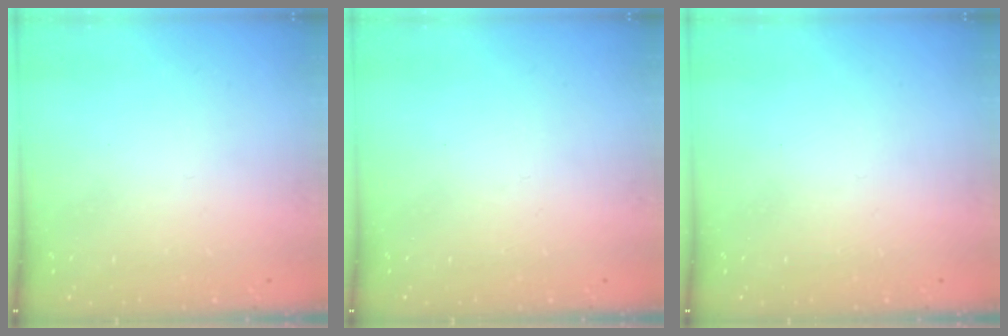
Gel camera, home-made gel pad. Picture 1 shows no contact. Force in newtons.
{"total": 0.0}
{"total": 0.0}